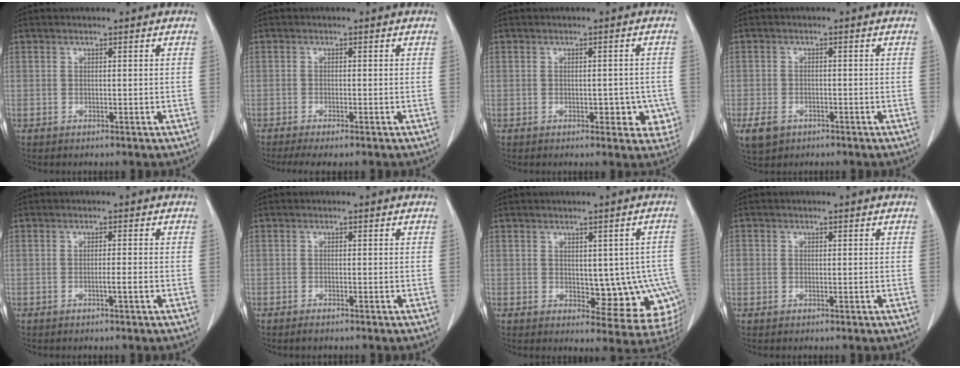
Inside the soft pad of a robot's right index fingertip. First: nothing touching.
{"total": 4.3, "force": [-3.3, 0.5, 2.6], "torque": [-0.038, -0.009, -0.051]}
{"total": 4.6, "force": [-1.4, 2.6, 3.6], "torque": [-0.020, 0.006, -0.012]}
{"total": 4.5, "force": [-2.5, 3.2, 2.0], "torque": [-0.039, -0.003, -0.035]}
{"total": 1.5, "force": [-0.6, -0.2, 1.3], "torque": [-0.023, 0.001, -0.009]}
{"total": 1.1, "force": [-0.9, 0.1, 0.6], "torque": [-0.011, -0.002, -0.014]}
{"total": 9.9, "force": [-1.1, 5.2, 8.4], "torque": [-0.074, 0.007, 0.003]}
{"total": 1.9, "force": [0.1, 1.8, 0.7], "torque": [-0.019, 0.014, 0.005]}